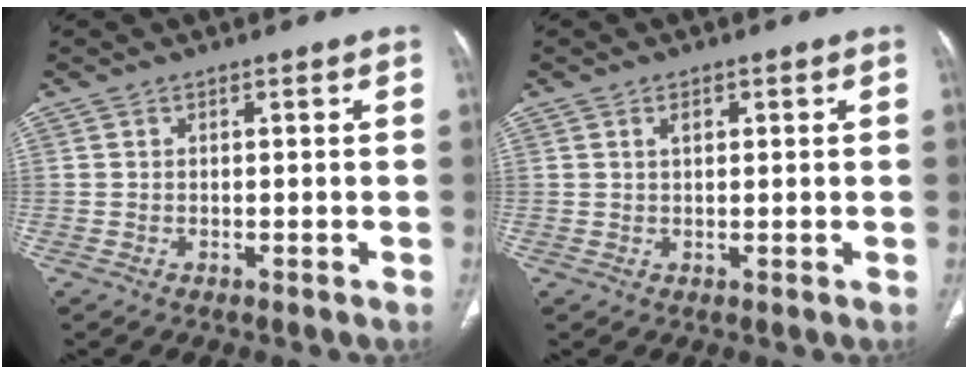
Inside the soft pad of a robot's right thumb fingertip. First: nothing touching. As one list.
[{"total": 1.7, "force": [0.8, 0.9, 1.3], "torque": [-0.017, -0.001, 0.013]}]